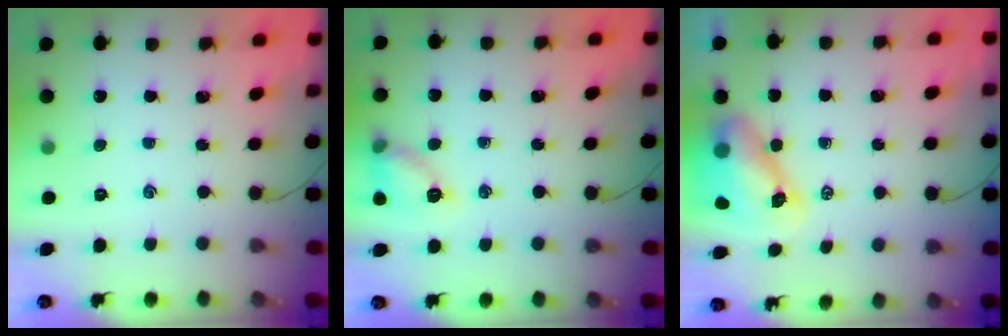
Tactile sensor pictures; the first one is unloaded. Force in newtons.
{"total": 10.5, "press": 10.5, "slide": 0.6}
{"total": 8.2, "press": 7.8, "slide": 2.3}